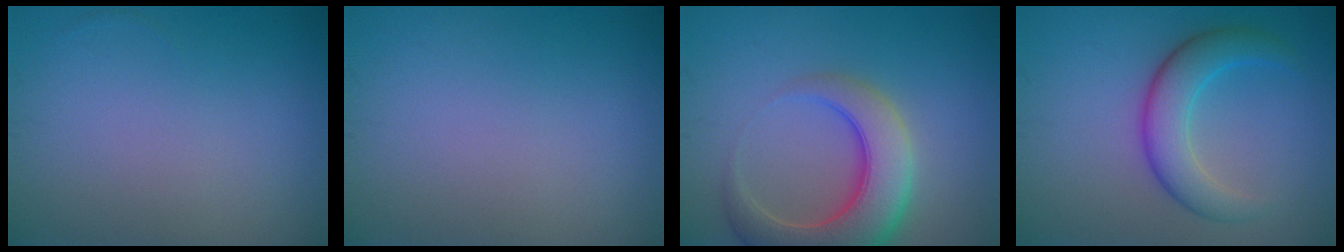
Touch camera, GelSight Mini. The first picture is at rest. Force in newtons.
{"total": 0.0}
{"total": 7.7, "press": 7.7, "slide": 0.7}
{"total": 3.8, "press": 3.8, "slide": 0.0}